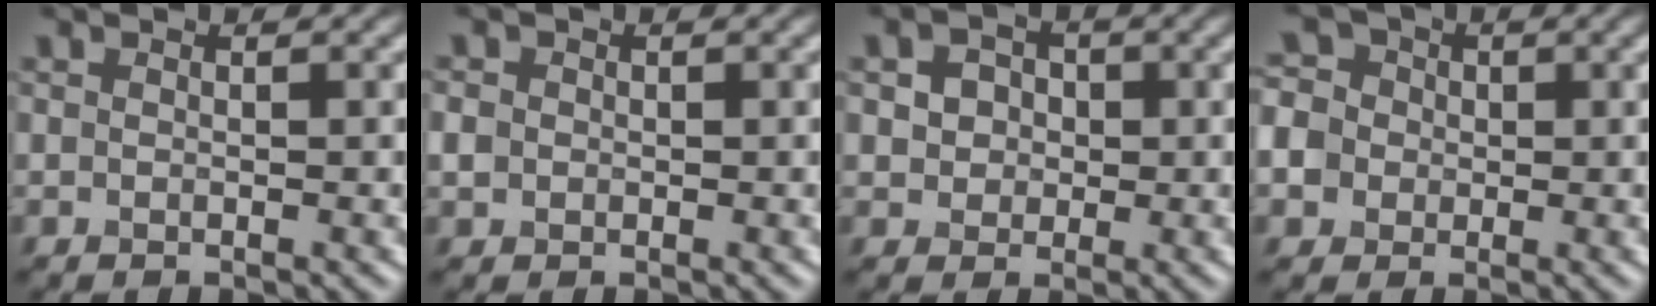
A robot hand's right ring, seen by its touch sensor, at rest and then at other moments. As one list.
[{"total": 1.4, "force": [-0.1, 1.3, 0.4], "torque": [-0.006, -0.002, -0.005]}, {"total": 3.3, "force": [0.6, 2.8, 1.6], "torque": [-0.025, 0.007, 0.000]}, {"total": 7.7, "force": [-0.6, 7.2, 2.8], "torque": [-0.063, 0.026, -0.047]}]